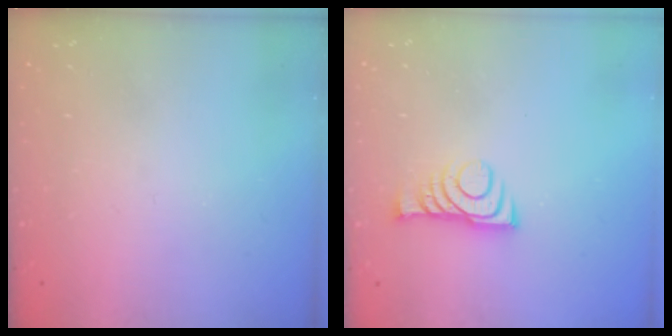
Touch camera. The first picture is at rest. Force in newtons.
{"total": 8.2, "press": 8.1, "slide": 1.0}